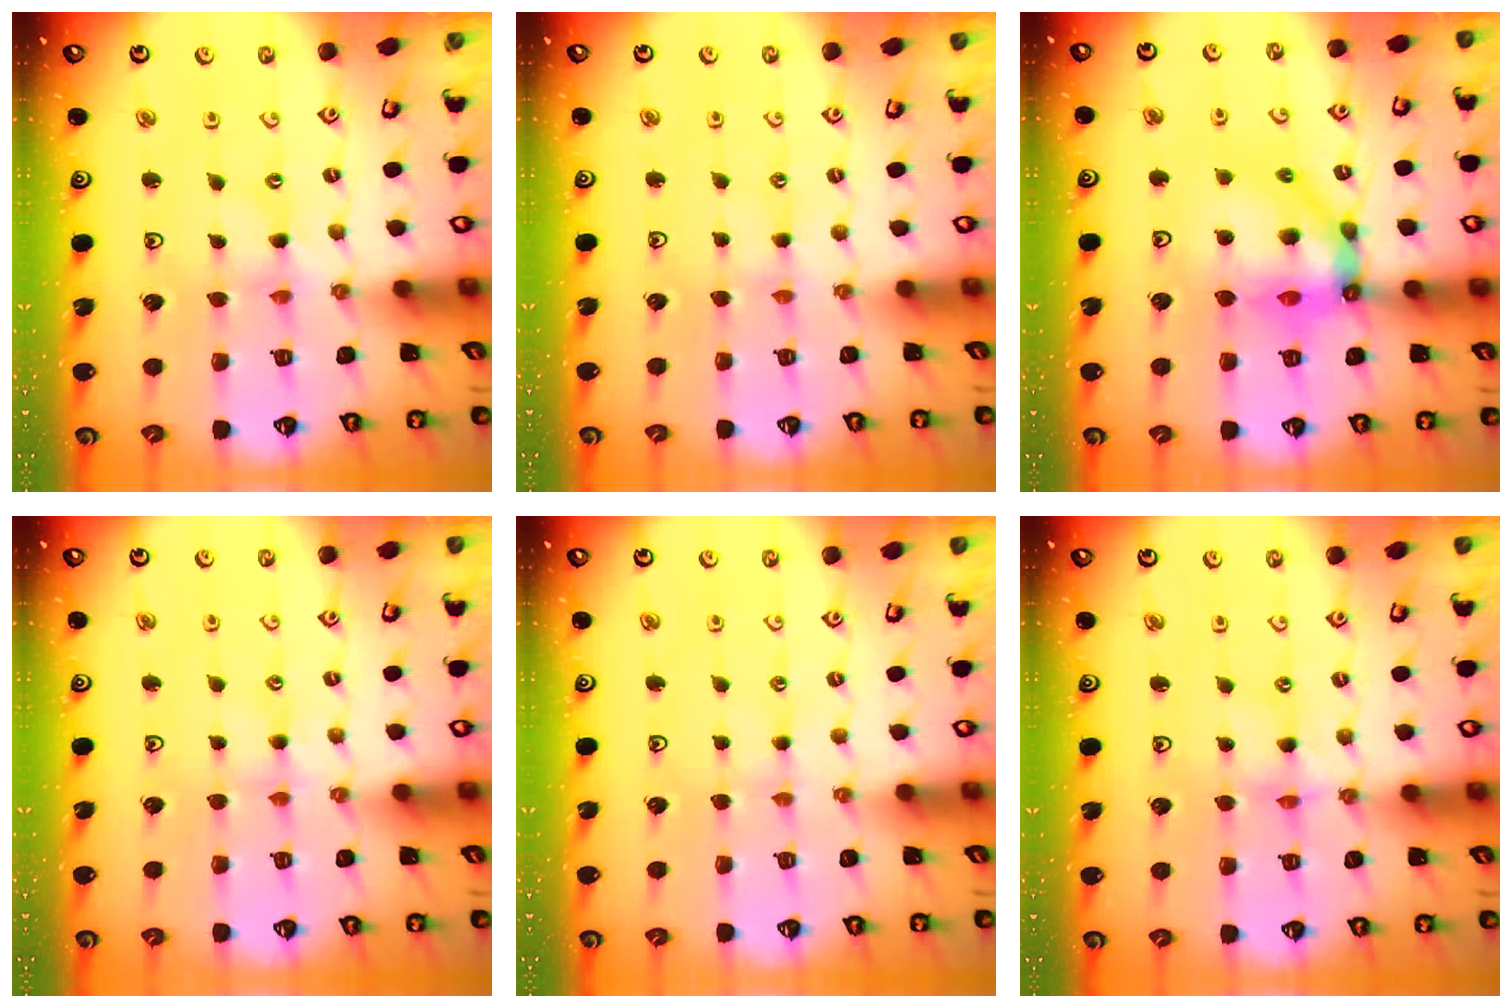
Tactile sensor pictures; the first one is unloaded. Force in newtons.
{"total": 0.8, "press": 0.8, "slide": 0.3}
{"total": 15.3, "press": 15.2, "slide": 1.8}
{"total": 3.1, "press": 3.1, "slide": 0.5}
{"total": 0.6, "press": 0.6, "slide": 0.2}
{"total": 1.7, "press": 1.7, "slide": 0.2}